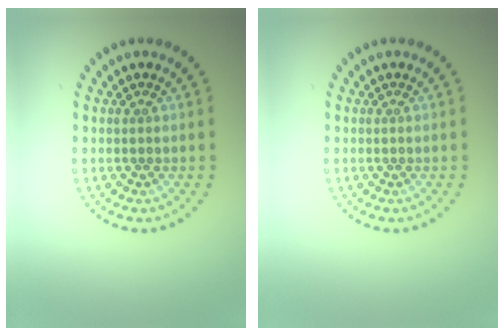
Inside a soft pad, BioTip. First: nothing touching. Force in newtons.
{"total": 0.0}